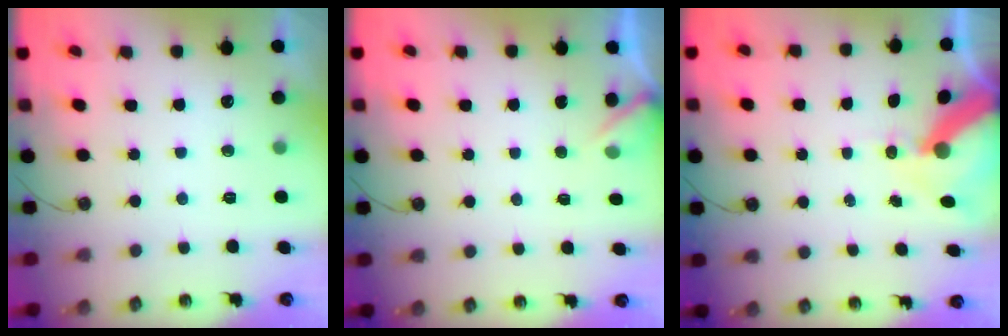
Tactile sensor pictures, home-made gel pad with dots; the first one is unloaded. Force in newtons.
{"total": 2.9, "press": 2.9, "slide": 0.3}
{"total": 11.1, "press": 11.1, "slide": 1.4}